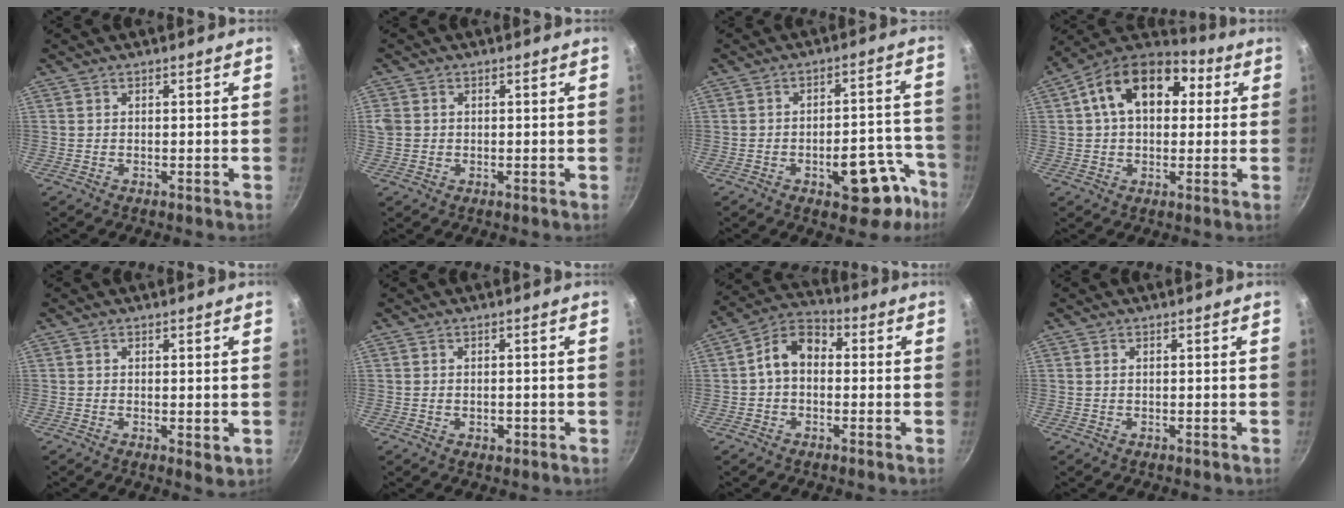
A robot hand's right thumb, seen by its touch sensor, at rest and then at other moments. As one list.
[{"total": 3.3, "force": [0.4, 2.9, 1.6], "torque": [-0.028, 0.002, 0.008]}, {"total": 13.2, "force": [-6.7, 6.4, 9.4], "torque": [-0.056, 0.057, -0.082]}, {"total": 17.5, "force": [4.4, 11.8, 12.2], "torque": [-0.171, 0.024, 0.050]}, {"total": 2.1, "force": [0.1, 1.0, 1.9], "torque": [-0.027, -0.007, 0.002]}, {"total": 1.8, "force": [-0.5, 1.3, 1.2], "torque": [-0.016, 0.000, -0.007]}, {"total": 8.5, "force": [0.2, 6.2, 5.8], "torque": [-0.077, 0.031, -0.015]}, {"total": 0.7, "force": [0.2, 0.5, 0.5], "torque": [-0.009, 0.002, 0.003]}]